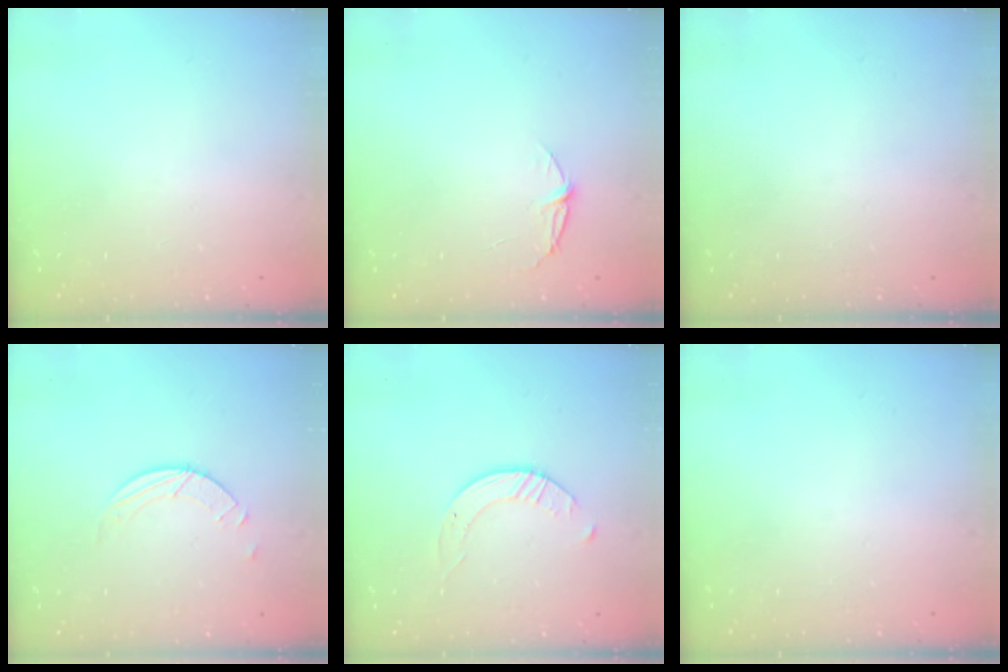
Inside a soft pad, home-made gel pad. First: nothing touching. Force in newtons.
{"total": 4.9, "press": 4.9, "slide": 0.6}
{"total": 0.0}
{"total": 2.5, "press": 2.4, "slide": 0.2}
{"total": 2.7, "press": 2.7, "slide": 0.3}
{"total": 0.0}